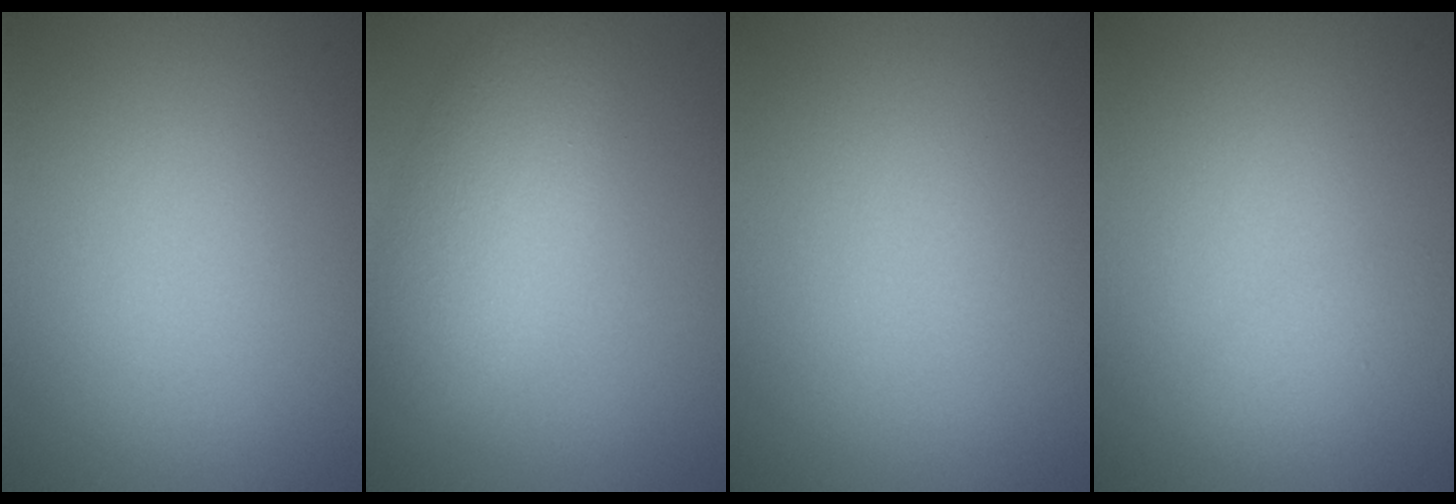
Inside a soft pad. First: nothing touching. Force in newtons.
{"total": 4.6, "press": 4.6, "slide": 0.2}
{"total": 0.0}
{"total": 0.9, "press": 0.9, "slide": 0.2}